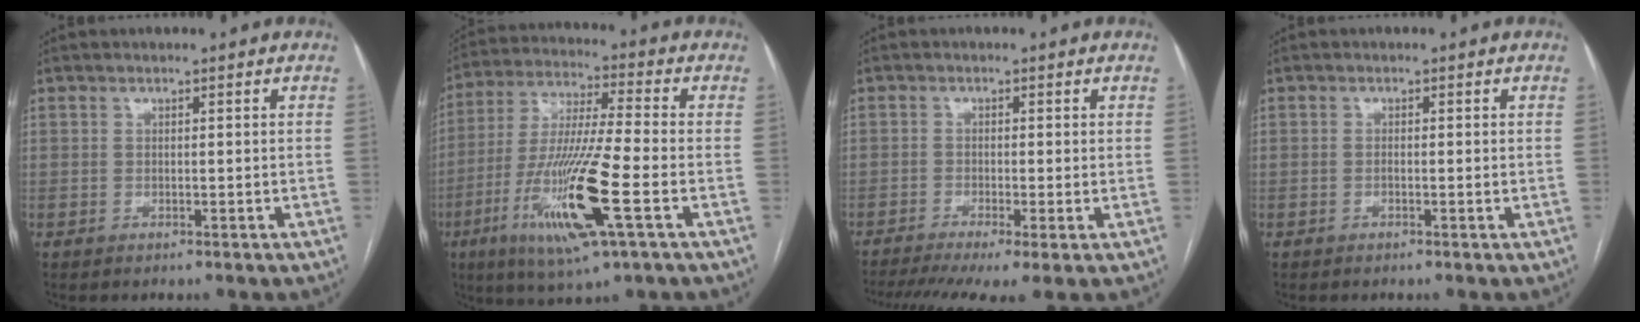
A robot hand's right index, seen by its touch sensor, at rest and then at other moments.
{"total": 17.3, "force": [-6.0, 0.8, 16.2], "torque": [-0.332, -0.025, -0.109]}
{"total": 8.9, "force": [-5.8, 1.4, 6.6], "torque": [-0.112, -0.011, -0.096]}
{"total": 1.1, "force": [-0.3, 0.2, 1.1], "torque": [-0.016, 0.001, -0.004]}